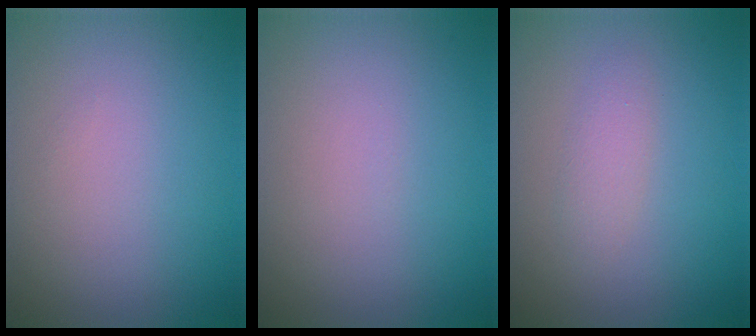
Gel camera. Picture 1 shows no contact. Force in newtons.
{"total": 0.0}
{"total": 1.4, "press": 1.4, "slide": 0.1}